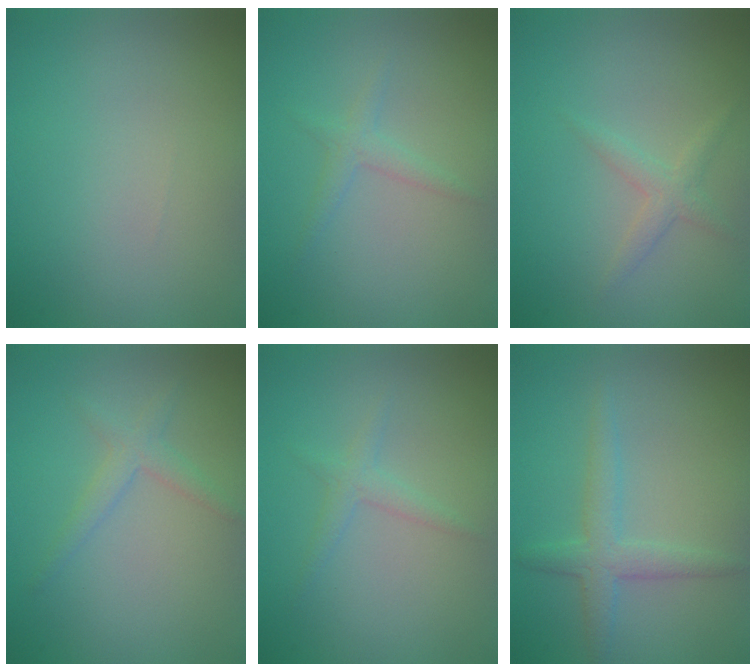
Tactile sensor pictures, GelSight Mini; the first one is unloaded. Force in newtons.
{"total": 1.4, "press": 1.4, "slide": 0.0}
{"total": 1.6, "press": 1.6, "slide": 0.0}
{"total": 1.8, "press": 1.8, "slide": 0.1}
{"total": 1.4, "press": 1.4, "slide": 0.0}
{"total": 2.6, "press": 2.6, "slide": 0.1}